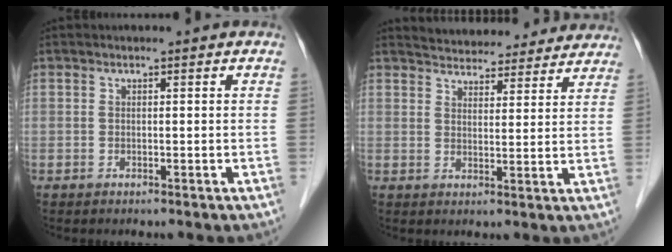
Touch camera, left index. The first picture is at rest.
{"total": 16.9, "force": [15.9, 4.5, 3.7], "torque": [-0.040, 0.019, 0.199]}